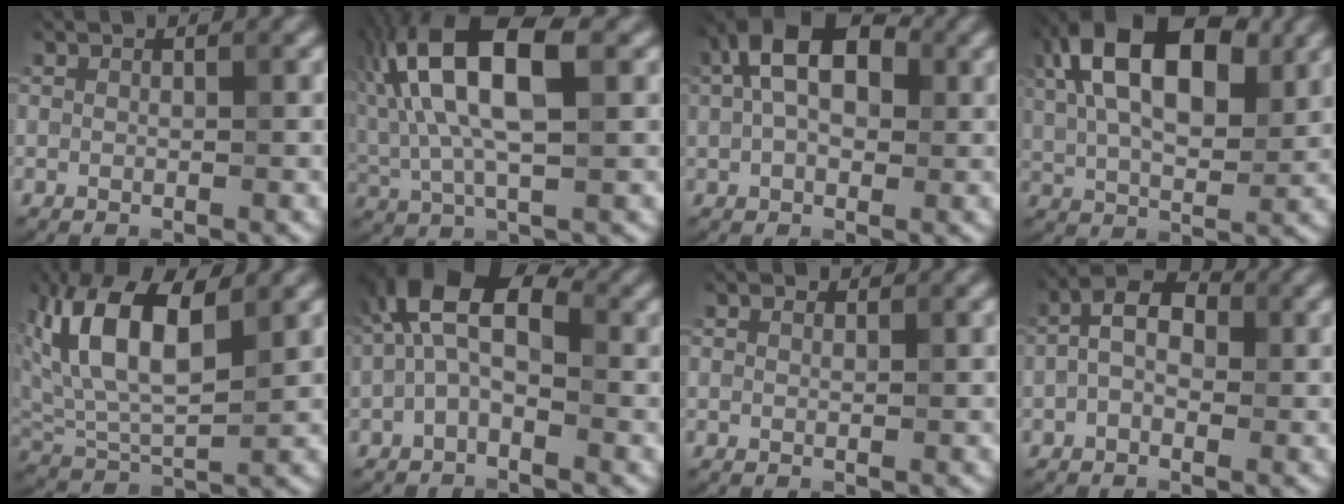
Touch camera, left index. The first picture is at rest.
{"total": 10.8, "force": [2.6, 4.4, 9.6], "torque": [-0.182, 0.022, 0.038]}
{"total": 9.3, "force": [2.9, 5.6, 6.8], "torque": [-0.115, 0.038, 0.023]}
{"total": 13.8, "force": [4.9, 7.3, 10.7], "torque": [-0.167, 0.037, 0.059]}
{"total": 9.0, "force": [3.2, 4.2, 7.4], "torque": [-0.143, 0.009, 0.053]}
{"total": 6.0, "force": [0.1, 3.3, 5.0], "torque": [-0.093, 0.023, -0.017]}
{"total": 0.6, "force": [0.4, 0.4, 0.2], "torque": [-0.004, 0.000, 0.005]}
{"total": 3.7, "force": [-0.3, 2.3, 2.9], "torque": [-0.052, 0.012, -0.017]}